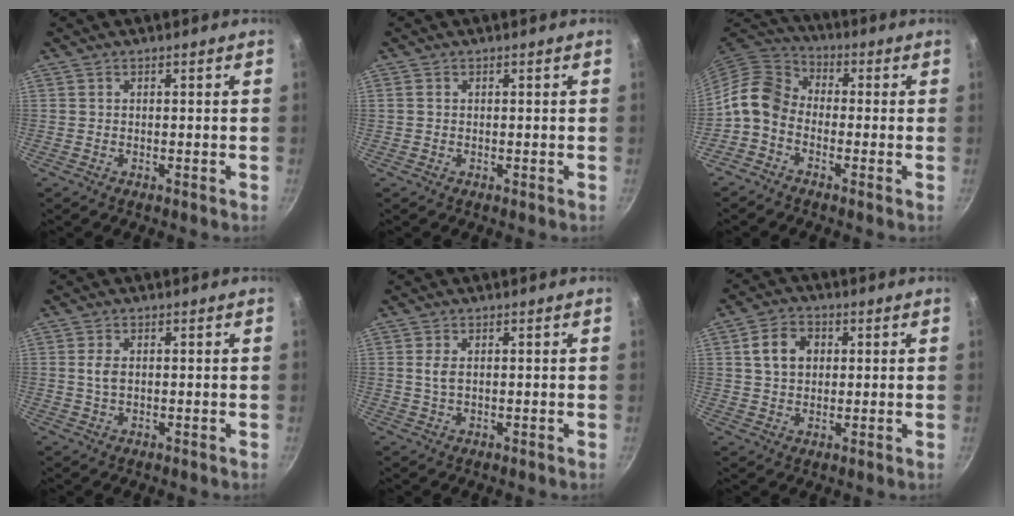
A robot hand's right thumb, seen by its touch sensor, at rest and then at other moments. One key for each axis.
{"total": 0.7, "fx": 0.1, "fy": 0.6, "fz": 0.4, "tx": -0.007, "ty": 0.002, "tz": 0.000}
{"total": 8.4, "fx": -2.4, "fy": 6.3, "fz": 4.9, "tx": -0.082, "ty": 0.041, "tz": -0.071}
{"total": 2.6, "fx": 0.4, "fy": 1.5, "fz": 2.0, "tx": -0.037, "ty": 0.000, "tz": 0.008}
{"total": 2.3, "fx": 0.5, "fy": 1.2, "fz": 1.9, "tx": -0.036, "ty": -0.002, "tz": 0.010}
{"total": 7.2, "fx": 1.8, "fy": 5.5, "fz": 4.4, "tx": -0.059, "ty": 0.006, "tz": 0.026}